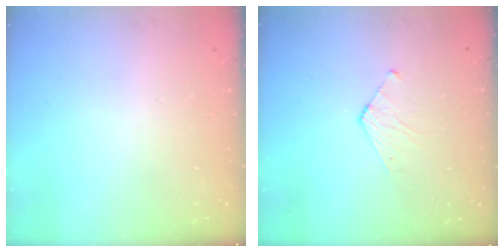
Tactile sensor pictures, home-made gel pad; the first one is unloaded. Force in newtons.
{"total": 3.6, "press": 3.6, "slide": 0.3}